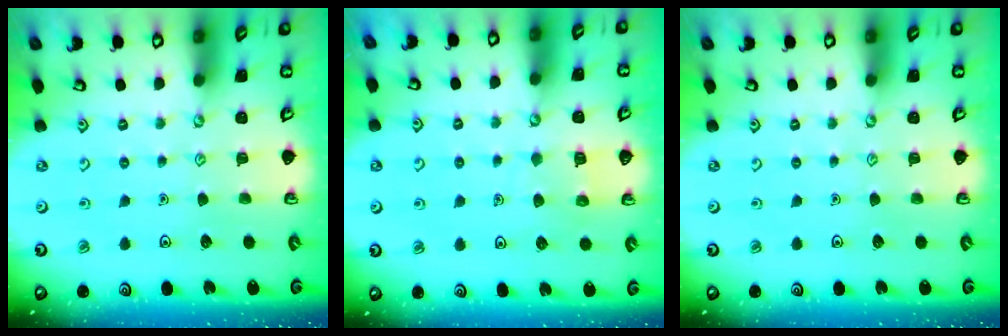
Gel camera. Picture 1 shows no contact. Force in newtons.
{"total": 5.6, "press": 5.6, "slide": 0.3}
{"total": 0.0}